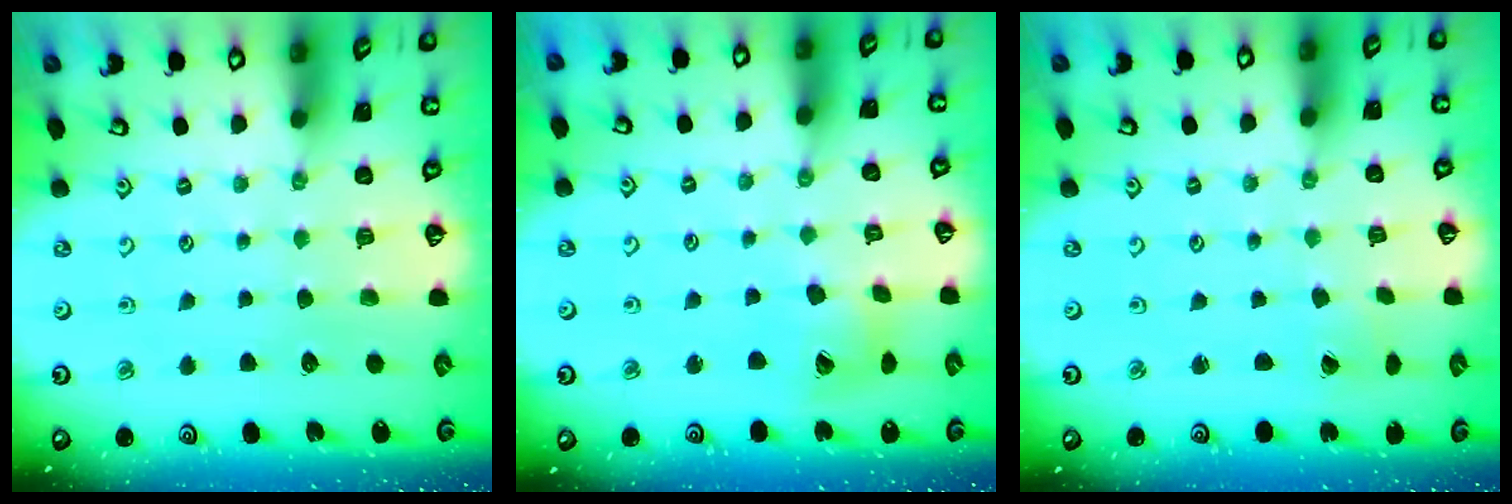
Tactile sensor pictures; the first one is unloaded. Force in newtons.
{"total": 11.0, "press": 10.9, "slide": 1.5}
{"total": 0.0}